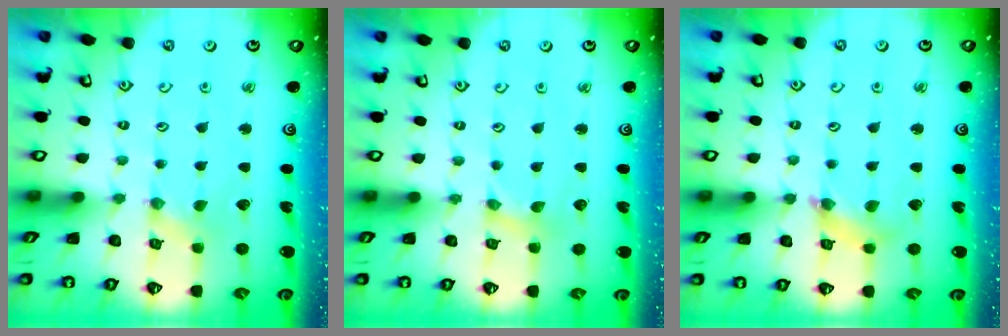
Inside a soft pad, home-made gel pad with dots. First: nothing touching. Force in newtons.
{"total": 1.4, "press": 1.4, "slide": 0.3}
{"total": 5.6, "press": 5.6, "slide": 0.5}